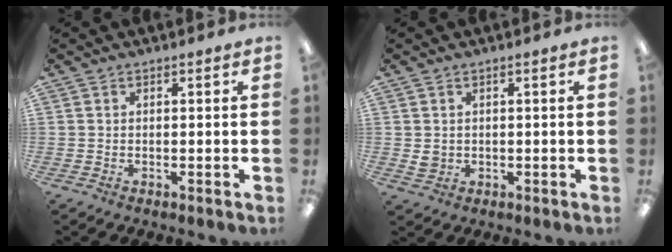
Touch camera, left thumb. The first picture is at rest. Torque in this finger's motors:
{"motor_torque": [-0.33, 0.25, -0.03, 0.03, 0.07]}